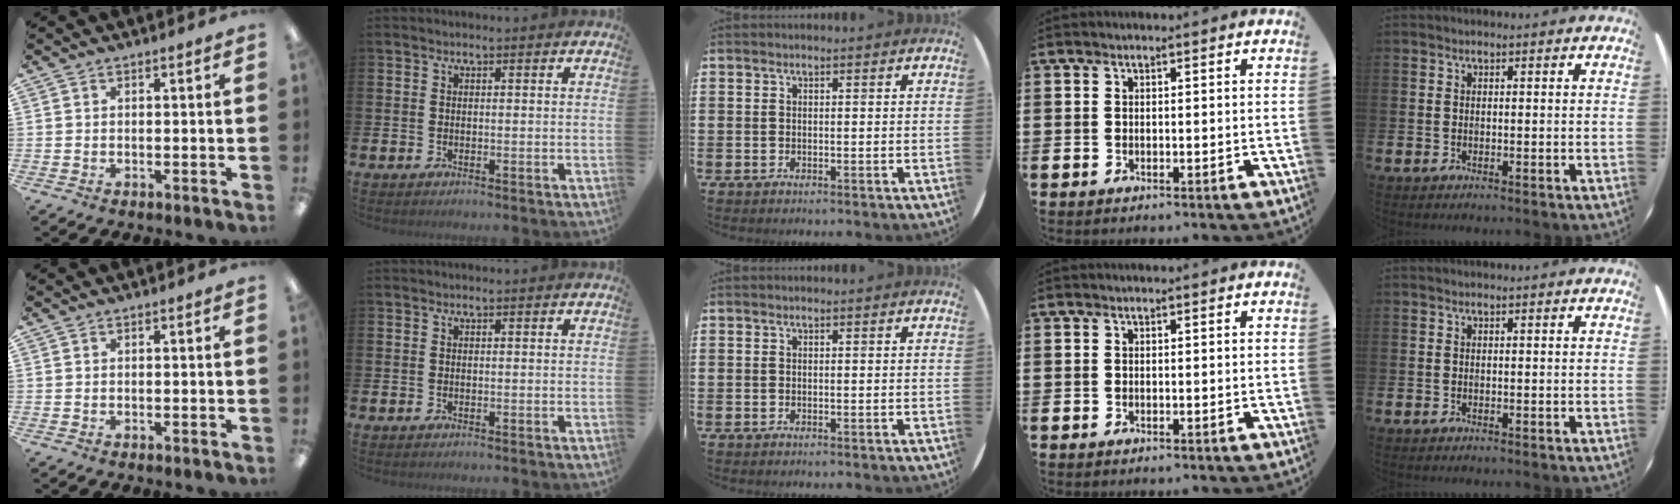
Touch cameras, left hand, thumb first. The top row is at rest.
{}